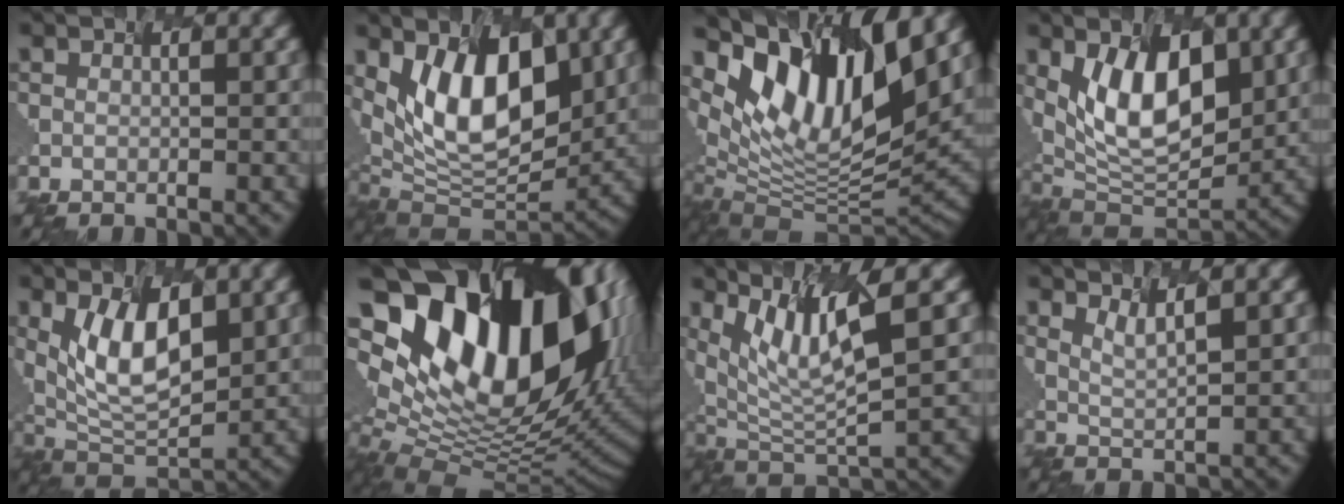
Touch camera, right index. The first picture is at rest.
{"total": 9.8, "force": [1.8, 5.2, 8.1], "torque": [-0.137, -0.013, 0.037]}
{"total": 12.4, "force": [6.7, 5.2, 9.0], "torque": [-0.179, 0.004, 0.140]}
{"total": 8.7, "force": [1.4, 4.4, 7.4], "torque": [-0.131, -0.008, 0.028]}
{"total": 6.5, "force": [1.0, 3.2, 5.6], "torque": [-0.122, -0.009, 0.032]}
{"total": 18.5, "force": [5.5, 11.3, 13.6], "torque": [-0.248, 0.004, 0.114]}
{"total": 7.5, "force": [3.9, 1.2, 6.3], "torque": [-0.129, 0.005, 0.094]}
{"total": 1.7, "force": [1.1, -0.1, 1.3], "torque": [-0.041, -0.004, 0.040]}